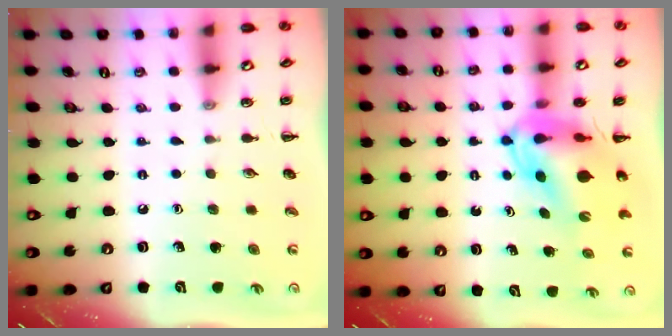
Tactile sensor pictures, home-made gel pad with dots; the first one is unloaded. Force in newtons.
{"total": 7.7, "press": 7.2, "slide": 2.7}